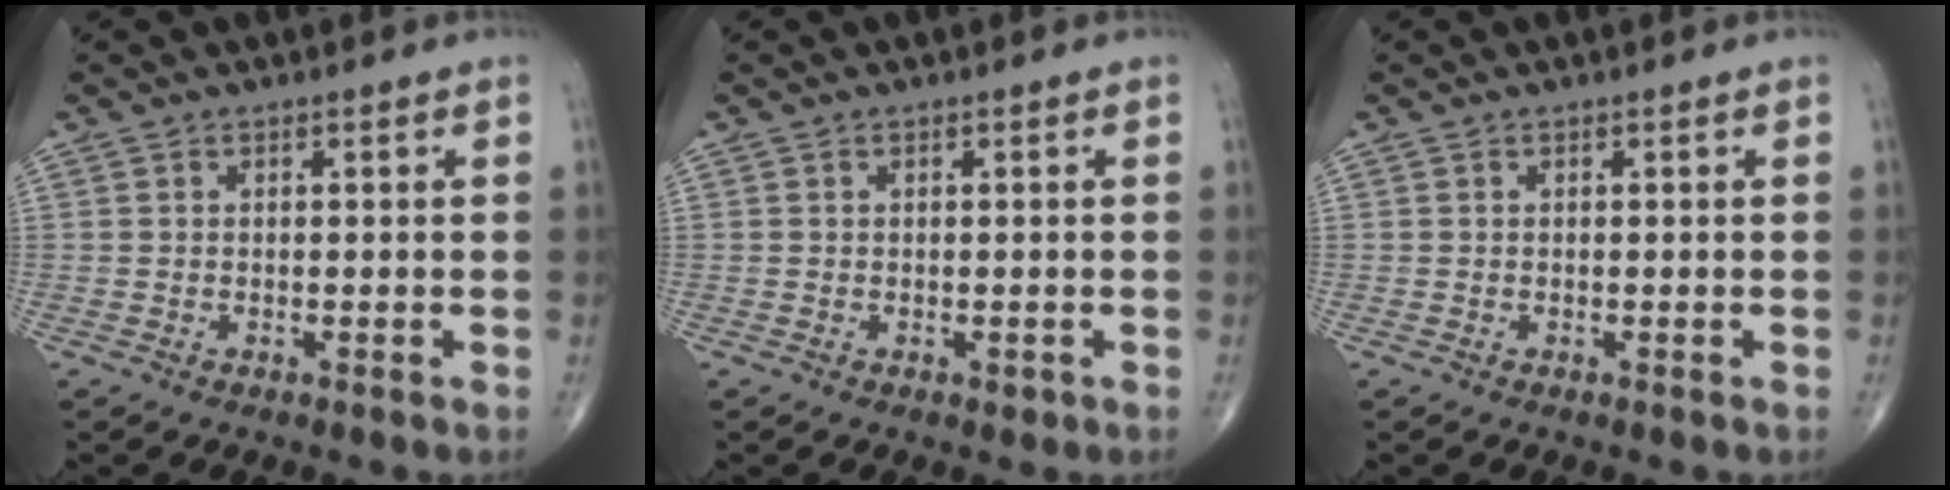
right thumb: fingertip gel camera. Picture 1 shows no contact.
{"total": 0.9, "force": [-0.2, 0.6, 0.6], "torque": [-0.006, -0.001, -0.001]}
{"total": 0.0}